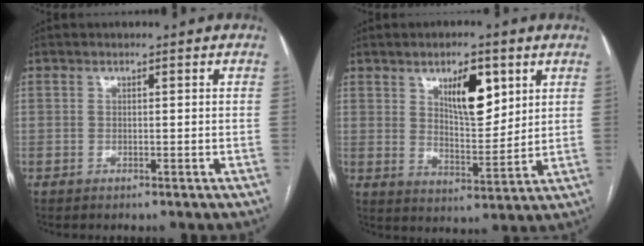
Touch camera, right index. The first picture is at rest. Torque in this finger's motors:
{"motor_torque": [0.28, 0.12, 0.42, 0.10]}